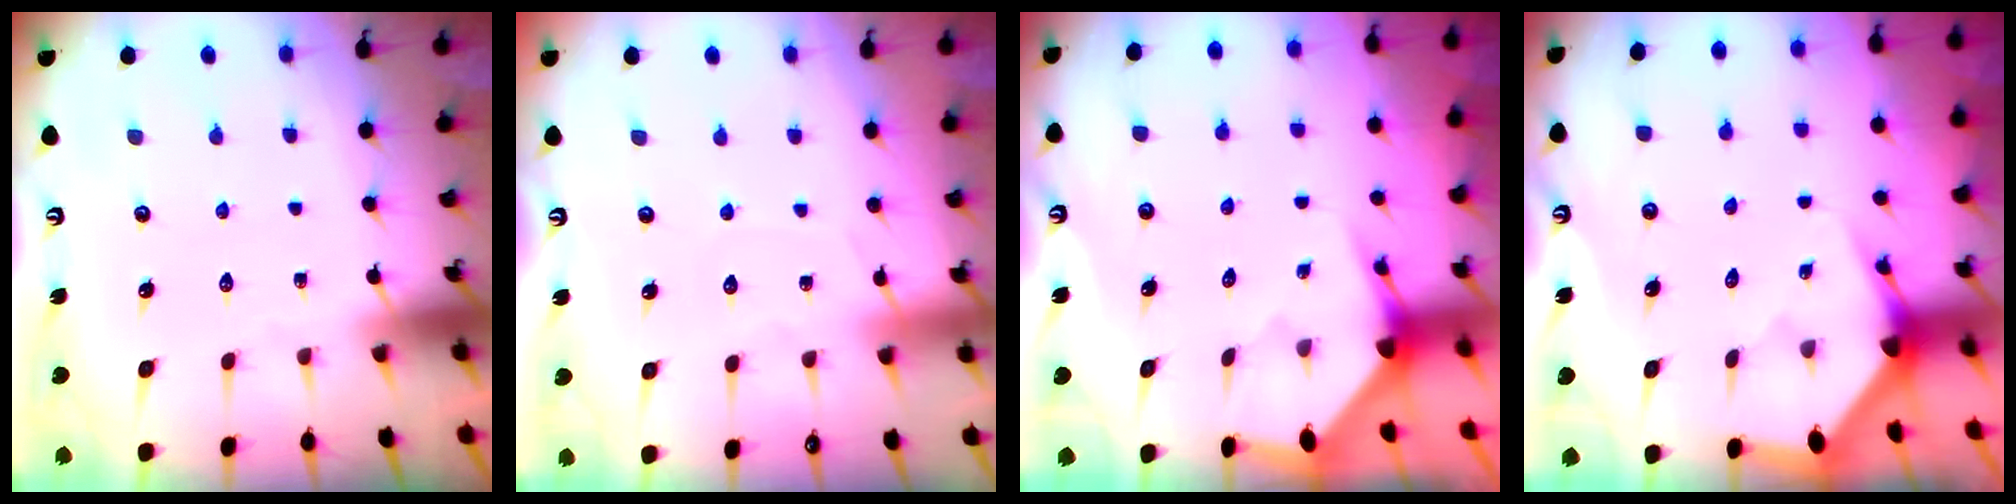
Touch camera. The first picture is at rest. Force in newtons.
{"total": 3.6, "press": 3.6, "slide": 0.5}
{"total": 3.2, "press": 3.2, "slide": 0.3}
{"total": 3.3, "press": 3.3, "slide": 0.2}